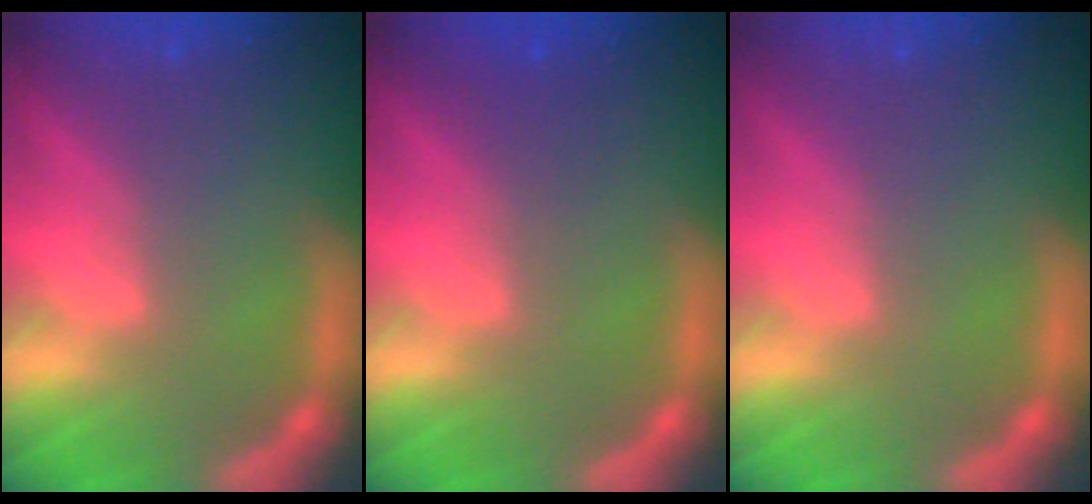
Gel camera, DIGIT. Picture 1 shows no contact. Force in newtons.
{"total": 1.0}
{"total": 0.0}